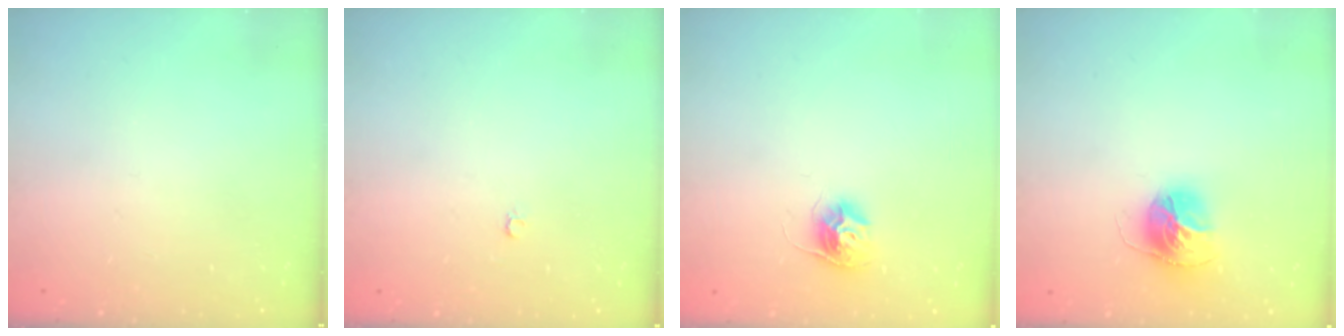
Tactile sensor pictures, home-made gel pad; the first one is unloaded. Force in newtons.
{"total": 2.0, "press": 2.0, "slide": 0.4}
{"total": 10.0, "press": 10.0, "slide": 0.6}
{"total": 13.9, "press": 13.8, "slide": 1.4}